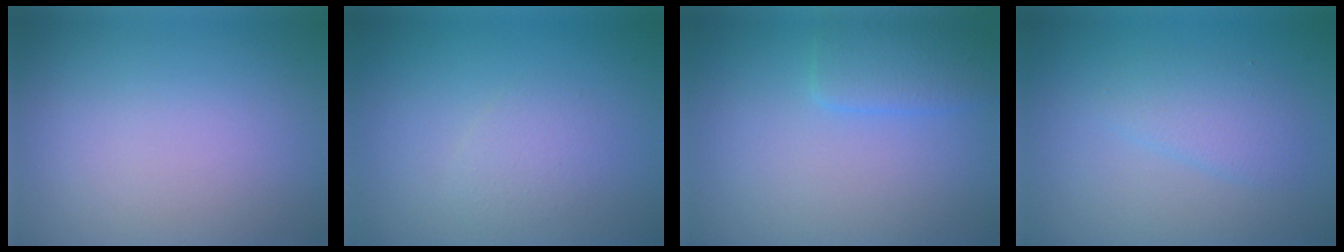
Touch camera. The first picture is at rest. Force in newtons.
{"total": 1.6, "press": 1.6, "slide": 0.0}
{"total": 2.4, "press": 2.4, "slide": 0.1}
{"total": 2.1, "press": 2.1, "slide": 0.1}